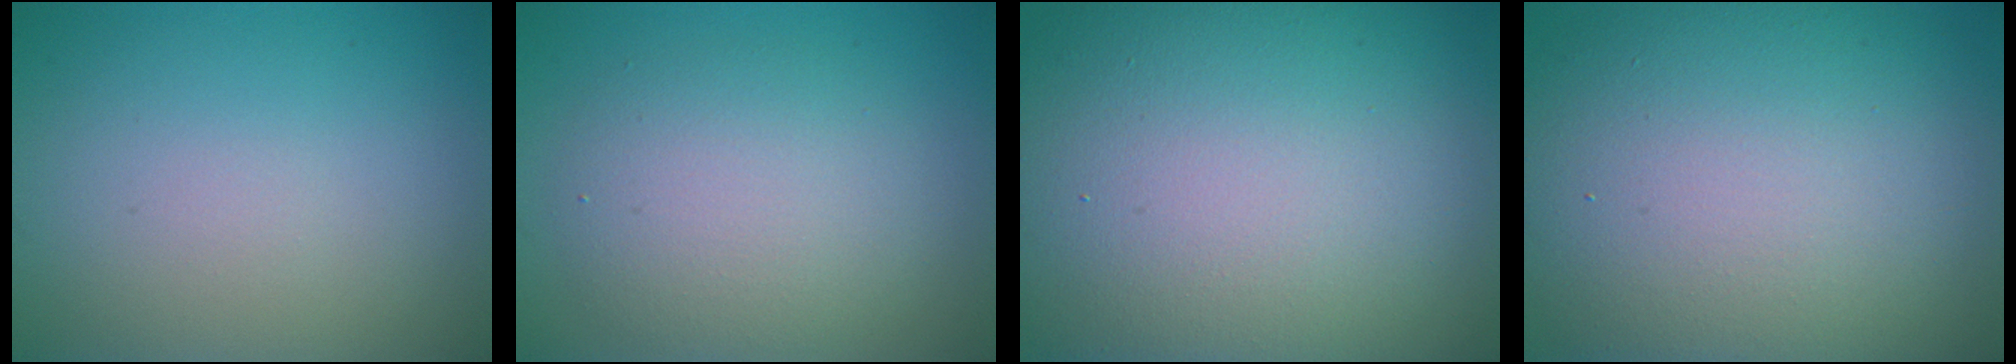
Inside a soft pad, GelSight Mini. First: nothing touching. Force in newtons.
{"total": 4.8, "press": 4.8, "slide": 0.2}
{"total": 21.1, "press": 21.1, "slide": 0.7}
{"total": 15.9, "press": 15.9, "slide": 0.8}